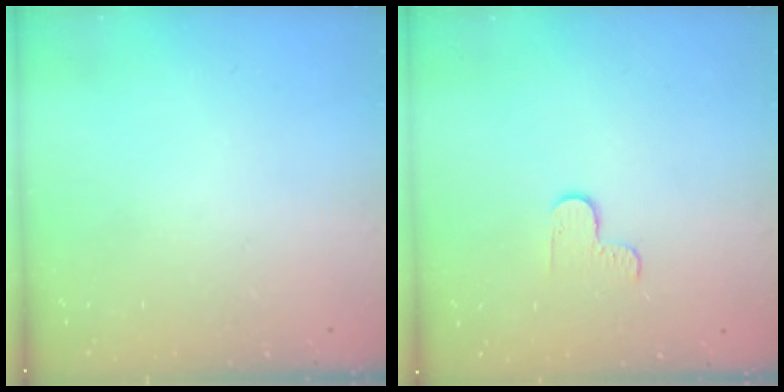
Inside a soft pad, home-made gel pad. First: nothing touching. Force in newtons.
{"total": 3.3, "press": 3.3, "slide": 0.4}